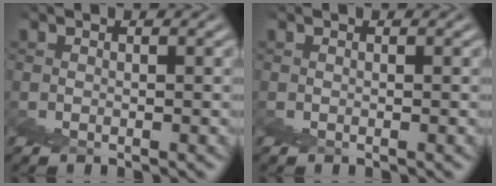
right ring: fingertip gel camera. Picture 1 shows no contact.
{"total": 0.0}